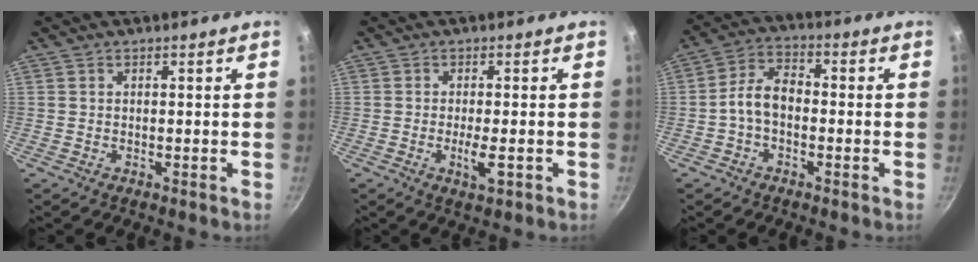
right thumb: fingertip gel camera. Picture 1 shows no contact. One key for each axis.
{"total": 3.4, "fx": -1.0, "fy": 0.9, "fz": 3.1, "tx": -0.060, "ty": -0.004, "tz": -0.016}
{"total": 7.1, "fx": -1.3, "fy": 4.5, "fz": 5.3, "tx": -0.092, "ty": 0.030, "tz": -0.035}